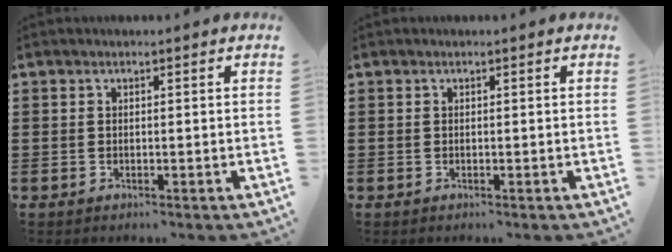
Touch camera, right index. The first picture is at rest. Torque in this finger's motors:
{"motor_torque": [-0.03, 0.03, 0.00, 0.00]}